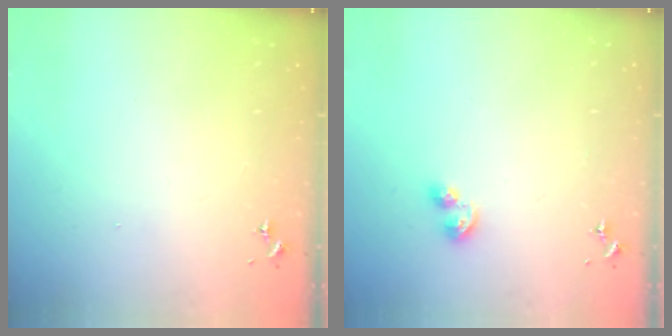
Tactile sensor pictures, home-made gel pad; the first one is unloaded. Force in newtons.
{"total": 6.6, "press": 6.6, "slide": 0.8}